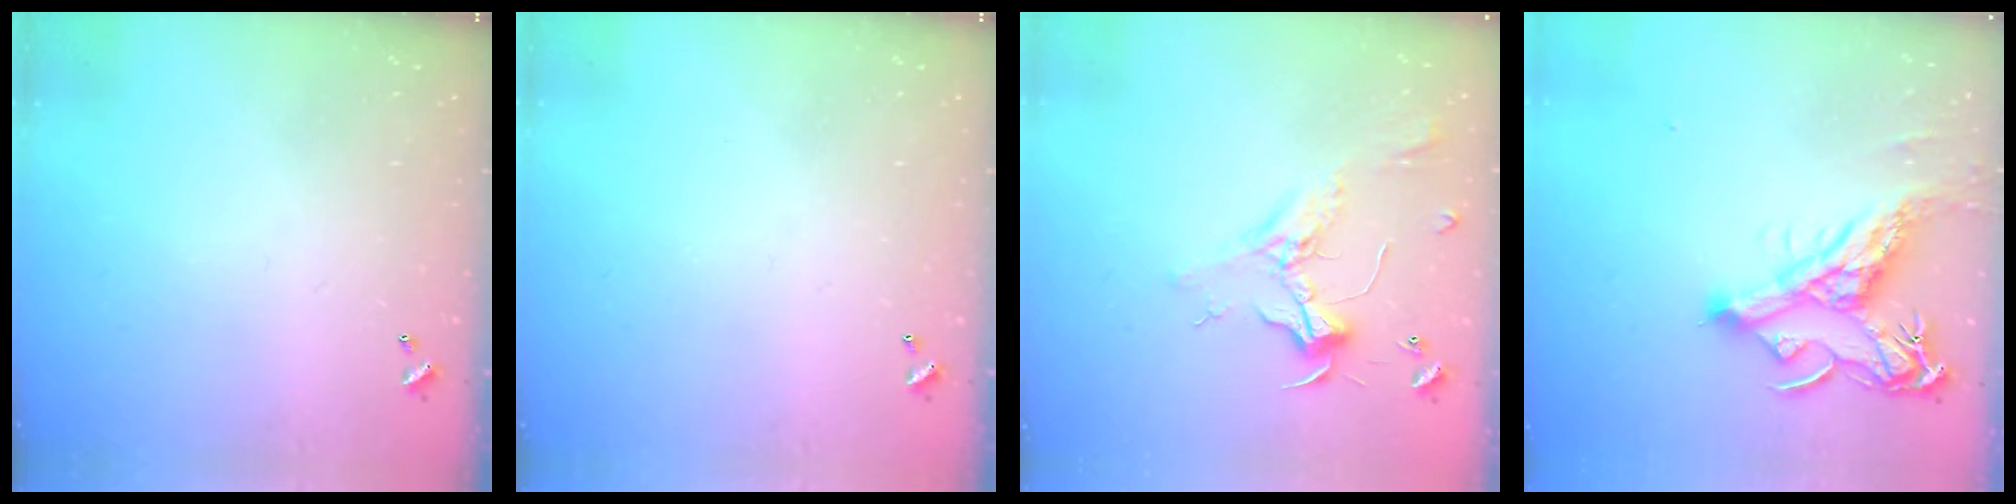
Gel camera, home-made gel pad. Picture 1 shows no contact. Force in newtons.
{"total": 0.0}
{"total": 2.4, "press": 2.3, "slide": 0.8}
{"total": 9.5, "press": 9.3, "slide": 1.6}